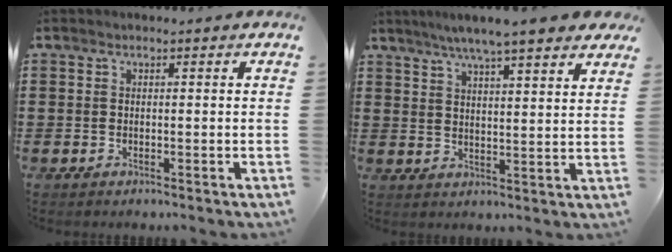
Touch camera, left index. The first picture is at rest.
{"total": 6.0, "force": [5.1, -0.1, 3.2], "torque": [-0.078, -0.017, 0.089]}